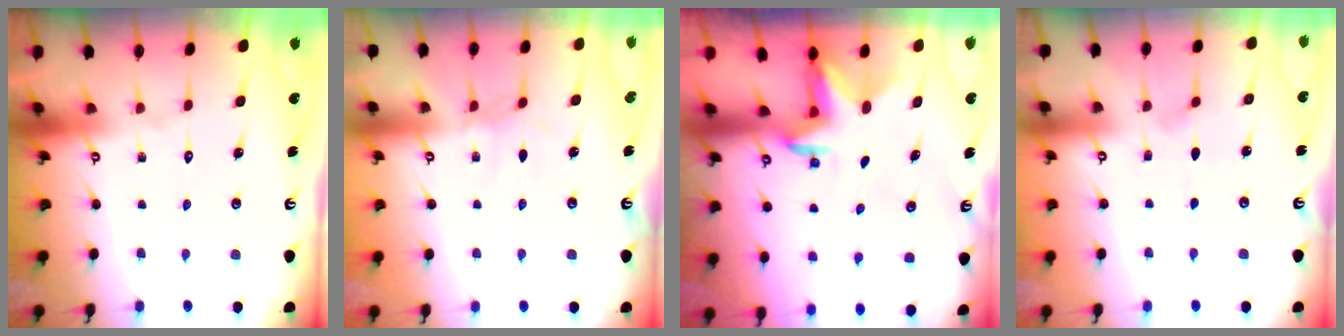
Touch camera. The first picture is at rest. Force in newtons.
{"total": 1.5, "press": 1.5, "slide": 0.4}
{"total": 2.9, "press": 2.8, "slide": 0.7}
{"total": 3.0, "press": 2.5, "slide": 1.7}